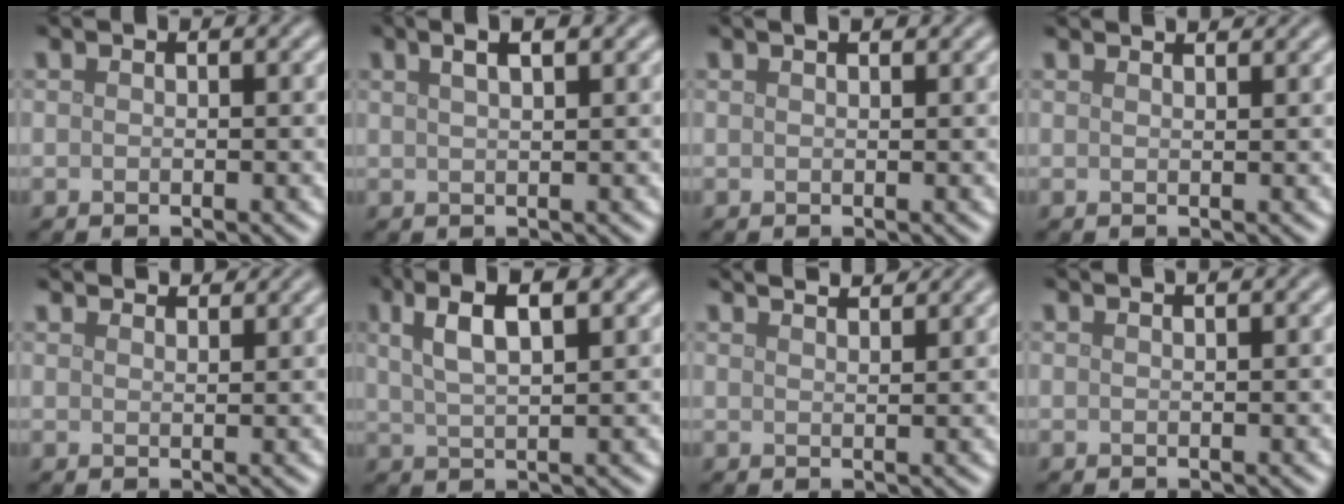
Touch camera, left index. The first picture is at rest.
{"total": 3.4, "force": [2.0, 1.2, 2.5], "torque": [-0.018, 0.009, 0.010]}
{"total": 1.7, "force": [1.3, 0.6, 1.0], "torque": [-0.007, -0.002, 0.005]}
{"total": 2.9, "force": [2.5, 0.8, 1.1], "torque": [-0.002, 0.009, 0.008]}
{"total": 4.3, "force": [4.0, 0.7, 1.2], "torque": [-0.017, 0.004, 0.046]}
{"total": 5.2, "force": [2.5, 1.5, 4.3], "torque": [-0.073, 0.009, 0.043]}
{"total": 4.4, "force": [3.8, 1.1, 1.9], "torque": [-0.005, 0.021, 0.026]}
{"total": 2.4, "force": [1.7, 1.0, 1.4], "torque": [0.001, 0.008, -0.008]}